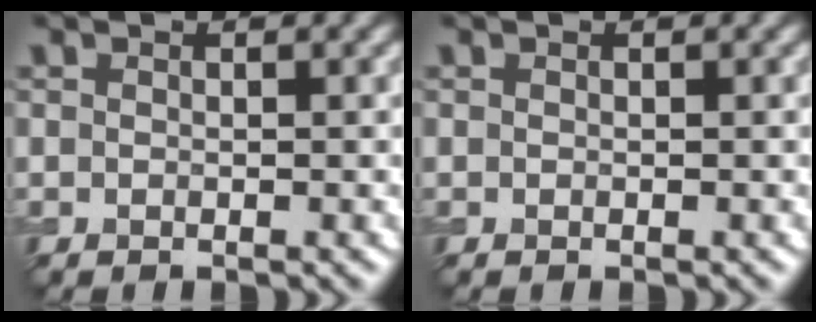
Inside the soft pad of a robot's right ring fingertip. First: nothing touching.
{"total": 0.0}